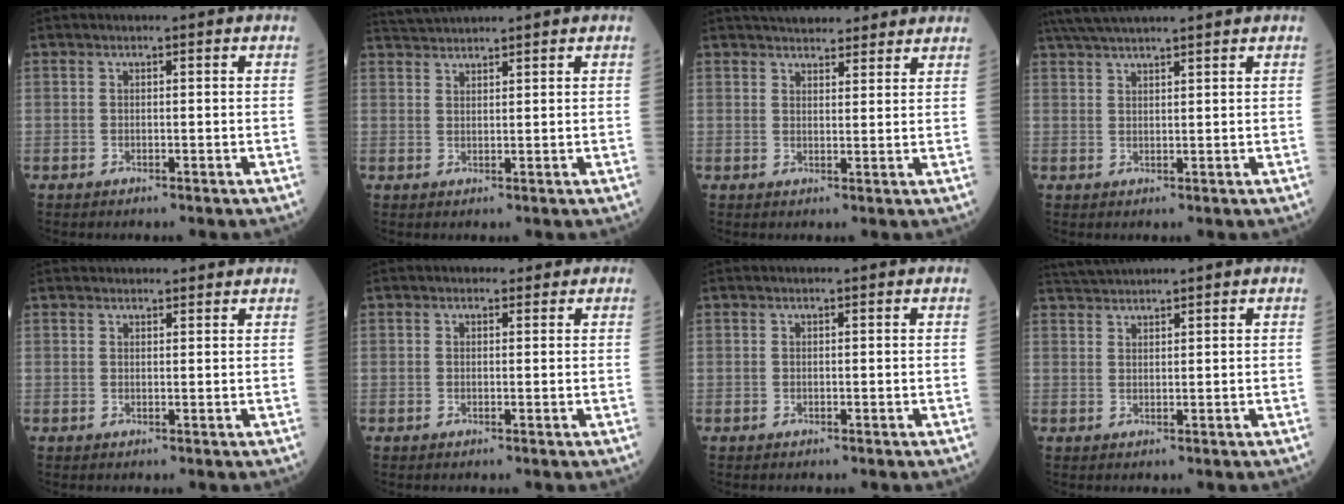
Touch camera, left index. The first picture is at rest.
{"total": 3.5, "force": [3.4, -0.6, 0.4], "torque": [-0.014, 0.024, 0.070]}
{"total": 10.6, "force": [9.3, 3.2, 4.0], "torque": [-0.045, 0.024, 0.123]}
{"total": 9.8, "force": [8.6, 0.0, 4.6], "torque": [-0.082, 0.038, 0.134]}
{"total": 4.8, "force": [4.5, 1.1, 0.9], "torque": [-0.005, 0.031, 0.056]}
{"total": 1.3, "force": [0.8, 1.0, 0.2], "torque": [0.003, 0.002, 0.004]}
{"total": 0.0}
{"total": 3.0, "force": [2.9, -0.7, 0.4], "torque": [-0.017, 0.018, 0.064]}